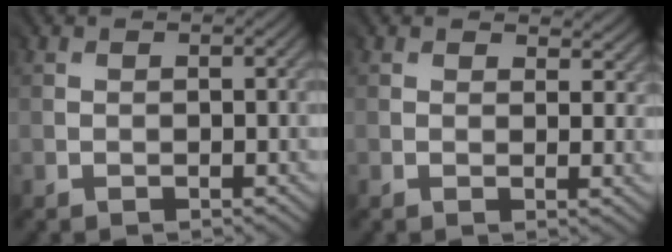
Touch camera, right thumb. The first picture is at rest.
{"total": 4.1, "force": [1.5, 2.3, 3.0], "torque": [-0.036, -0.004, 0.023]}